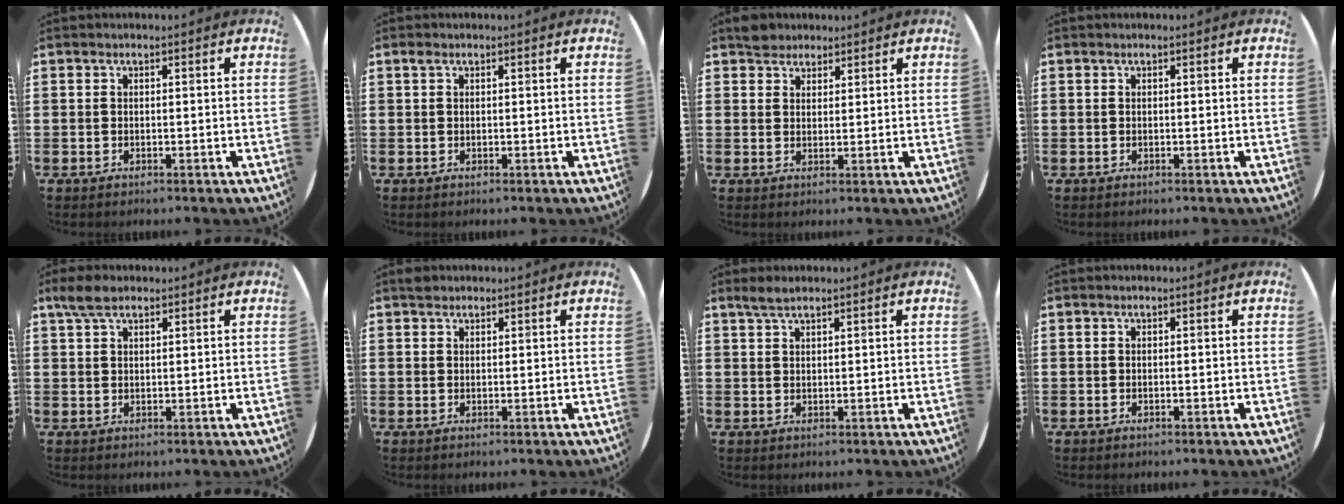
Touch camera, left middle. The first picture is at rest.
{"total": 0.5, "force": [0.3, 0.4, 0.3], "torque": [0.002, -0.001, 0.004]}
{"total": 2.7, "force": [2.4, 1.2, -0.1], "torque": [0.002, 0.004, 0.047]}
{"total": 0.0}
{"total": 3.5, "force": [2.5, 1.4, 2.0], "torque": [-0.036, 0.004, 0.044]}
{"total": 1.0, "force": [0.9, 0.5, 0.1], "torque": [0.005, 0.000, 0.016]}
{"total": 2.0, "force": [1.7, 0.4, 1.0], "torque": [-0.022, 0.004, 0.031]}
{"total": 0.0}